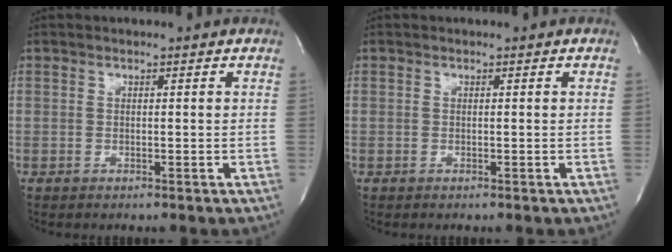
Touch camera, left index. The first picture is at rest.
{"total": 0.0}